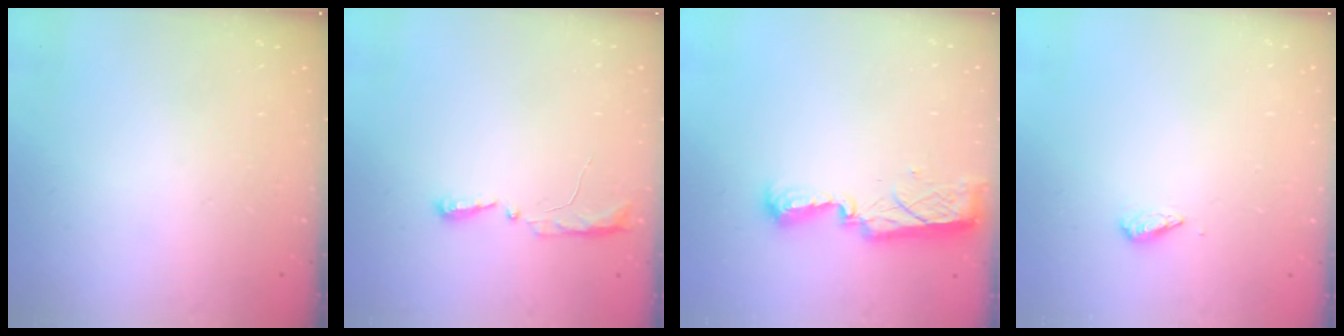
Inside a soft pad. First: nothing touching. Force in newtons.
{"total": 8.2, "press": 5.2, "slide": 6.2}
{"total": 7.9, "press": 7.9, "slide": 0.9}
{"total": 2.9, "press": 2.9, "slide": 0.4}